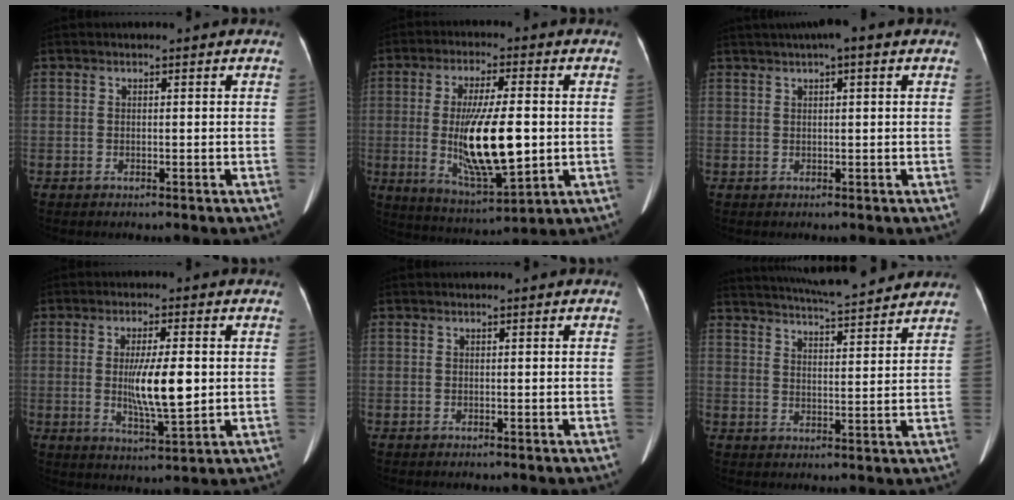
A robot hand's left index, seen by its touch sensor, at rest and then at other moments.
{"total": 13.9, "force": [-0.9, 3.1, 13.6], "torque": [-0.254, -0.017, -0.008]}
{"total": 4.7, "force": [2.9, 0.5, 3.7], "torque": [-0.060, 0.026, 0.042]}
{"total": 8.5, "force": [0.1, 1.4, 8.4], "torque": [-0.152, -0.013, 0.004]}
{"total": 0.0}
{"total": 16.6, "force": [15.1, 1.8, 6.7], "torque": [-0.107, 0.024, 0.209]}